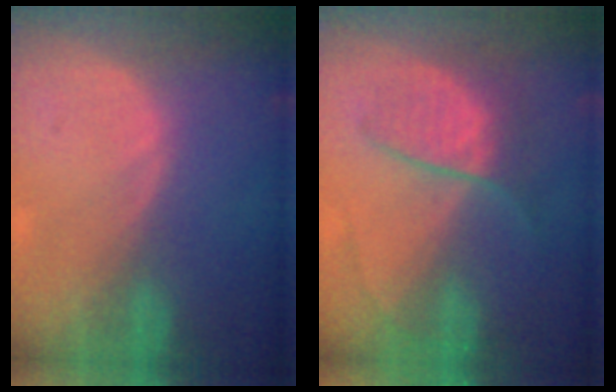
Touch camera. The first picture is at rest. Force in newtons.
{"total": 6.4, "press": 6.4, "slide": 0.6}